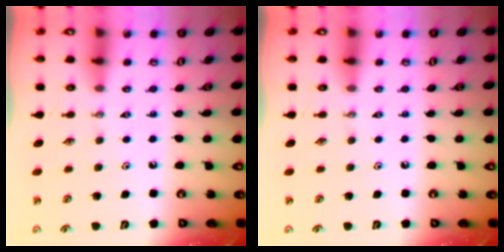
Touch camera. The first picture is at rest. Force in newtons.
{"total": 0.0}